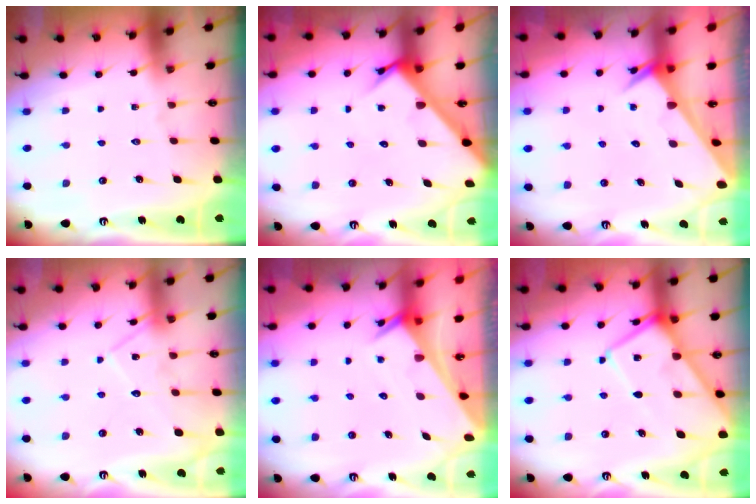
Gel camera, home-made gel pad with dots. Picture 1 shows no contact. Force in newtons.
{"total": 4.6, "press": 4.6, "slide": 0.3}
{"total": 2.6, "press": 2.6, "slide": 0.1}
{"total": 12.4, "press": 12.4, "slide": 1.0}
{"total": 2.7, "press": 2.7, "slide": 0.1}
{"total": 12.1, "press": 12.0, "slide": 1.4}